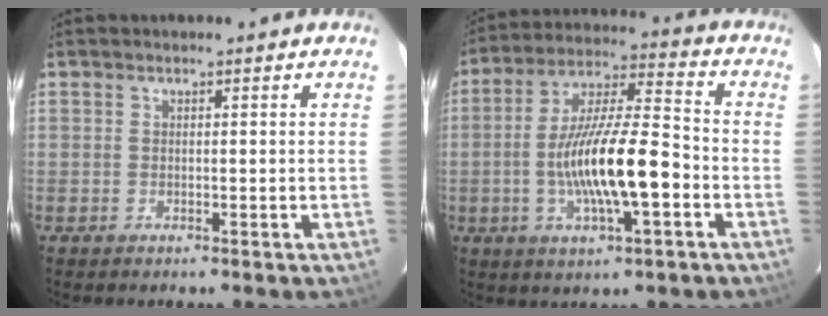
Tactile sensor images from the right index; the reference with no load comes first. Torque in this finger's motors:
{"motor_torque": [0.90, 0.30, 0.99, 0.21]}